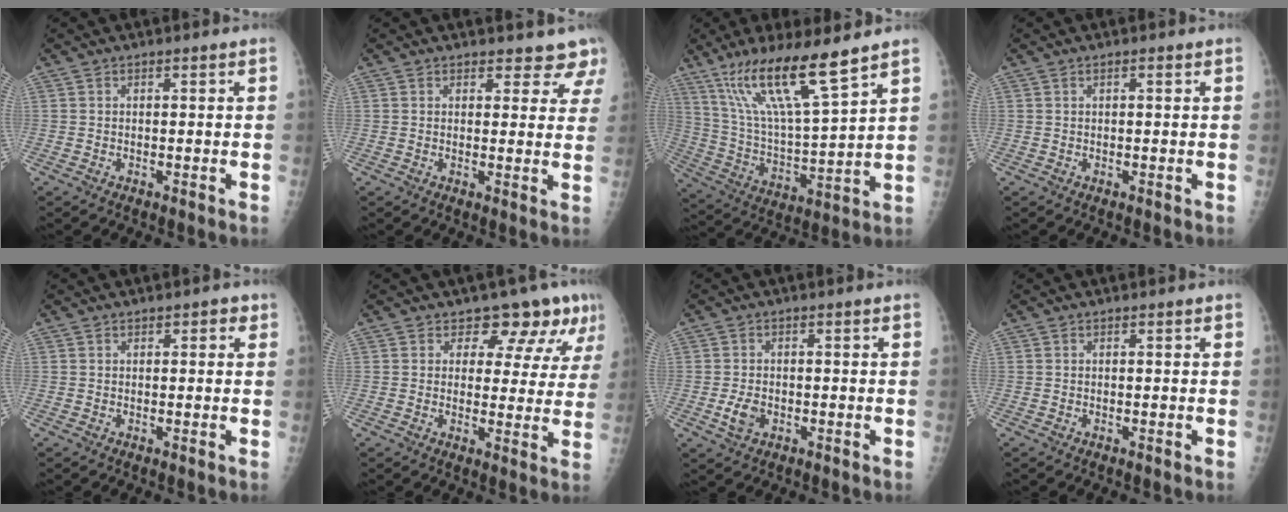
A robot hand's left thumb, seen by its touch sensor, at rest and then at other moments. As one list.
[{"total": 5.6, "force": [5.1, 2.3, 0.5], "torque": [0.037, -0.026, 0.038]}, {"total": 17.0, "force": [11.4, 2.0, 12.4], "torque": [-0.223, -0.056, 0.223]}, {"total": 0.7, "force": [0.4, 0.1, 0.6], "torque": [-0.012, 0.003, 0.006]}, {"total": 1.5, "force": [0.8, 0.9, 1.0], "torque": [0.004, 0.001, 0.006]}, {"total": 9.1, "force": [6.7, 5.0, 3.5], "torque": [0.002, -0.035, 0.065]}, {"total": 3.4, "force": [-1.1, 2.3, 2.3], "torque": [-0.041, 0.004, -0.016]}, {"total": 0.0}]